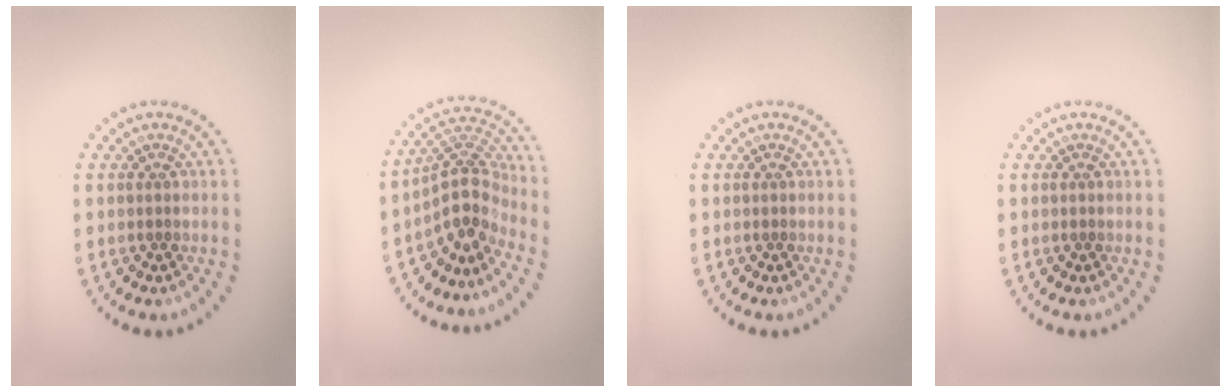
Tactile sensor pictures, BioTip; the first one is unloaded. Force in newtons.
{"total": 4.1, "press": 3.1, "slide": 2.6}
{"total": 0.0}
{"total": 0.0}